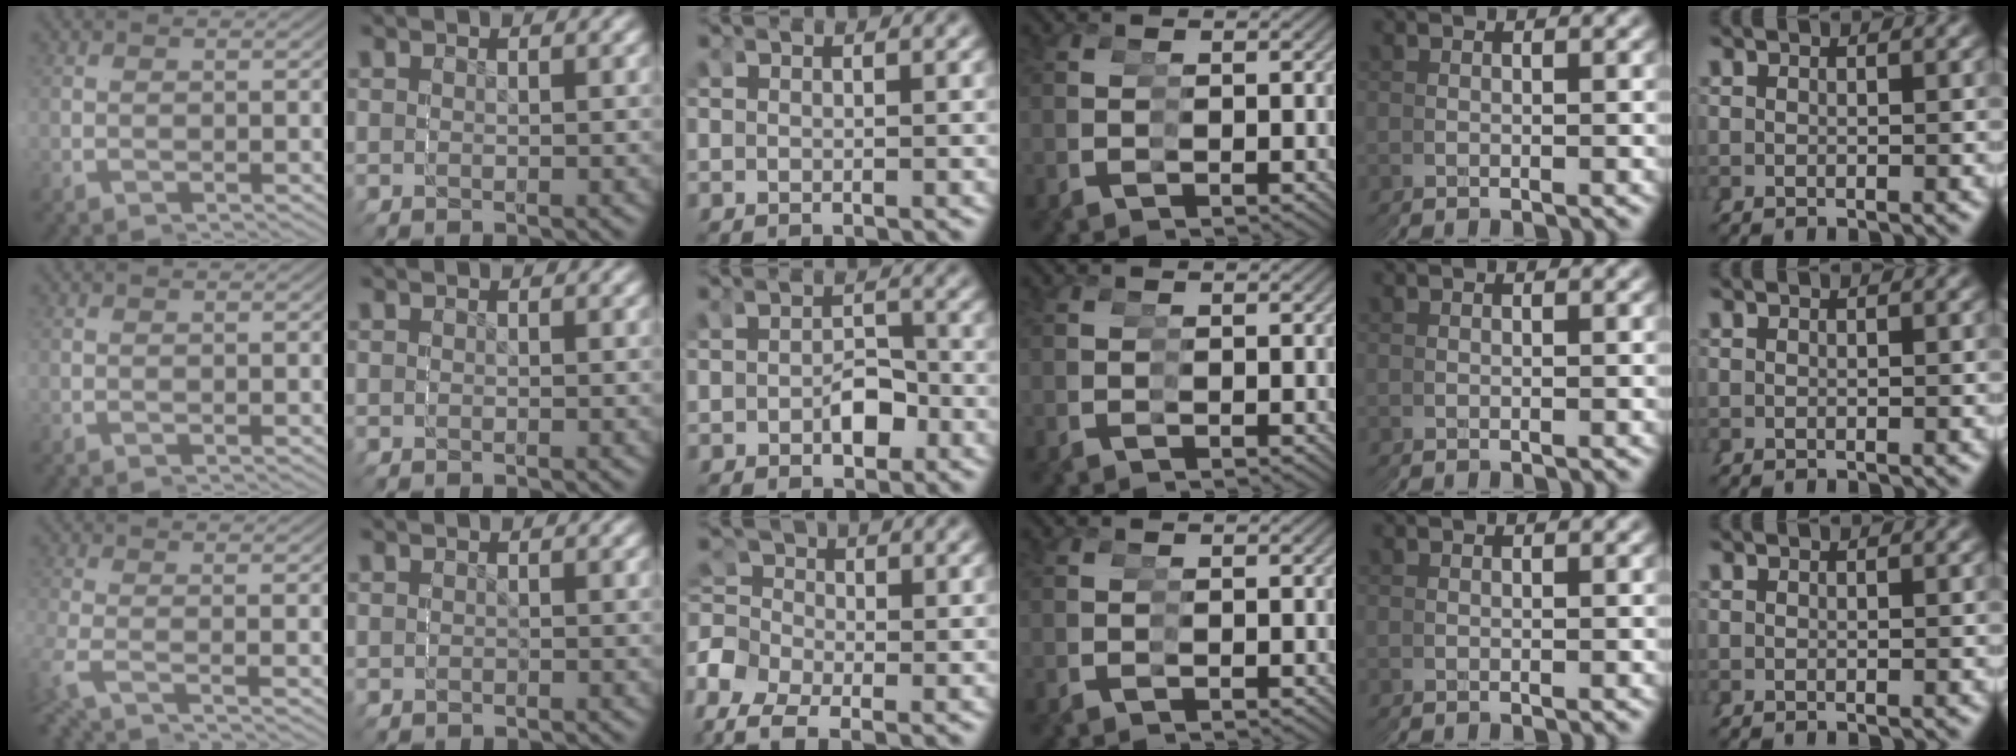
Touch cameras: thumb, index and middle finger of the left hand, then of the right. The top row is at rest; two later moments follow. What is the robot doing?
{"motion": "grasp_and_lifting", "object": "stress ball aka squeeze ball"}